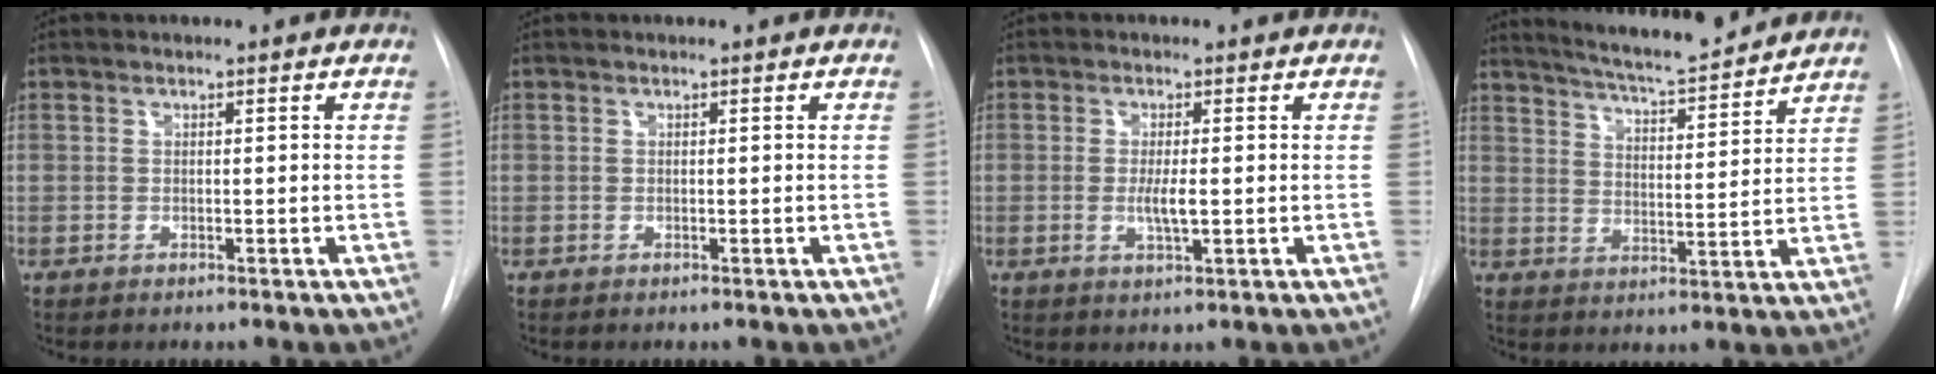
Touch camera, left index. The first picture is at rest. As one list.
[{"total": 0.0}, {"total": 2.9, "force": [-0.9, 0.5, 2.7], "torque": [-0.052, -0.009, -0.014]}, {"total": 14.1, "force": [12.9, 1.3, 5.6], "torque": [-0.093, -0.008, 0.186]}]